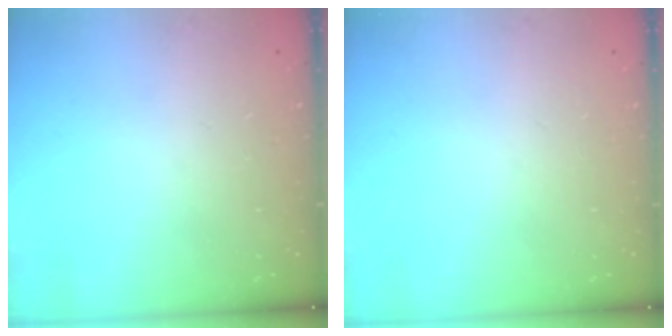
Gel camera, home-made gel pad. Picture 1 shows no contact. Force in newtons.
{"total": 0.0}